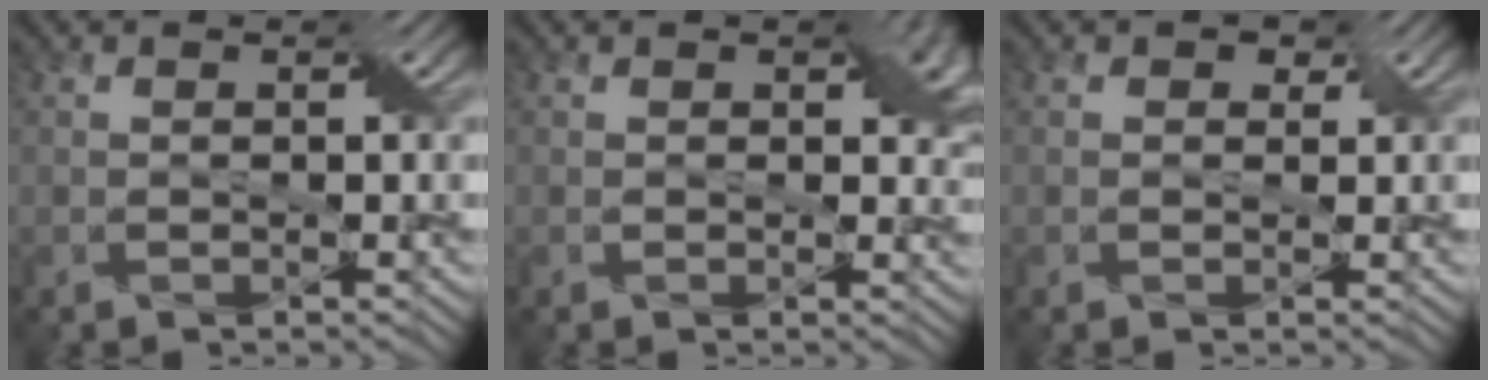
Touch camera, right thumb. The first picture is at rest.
{"total": 3.8, "force": [1.2, 2.0, 3.0], "torque": [-0.036, -0.002, 0.019]}
{"total": 1.4, "force": [0.8, 1.1, 0.4], "torque": [-0.005, -0.004, 0.011]}